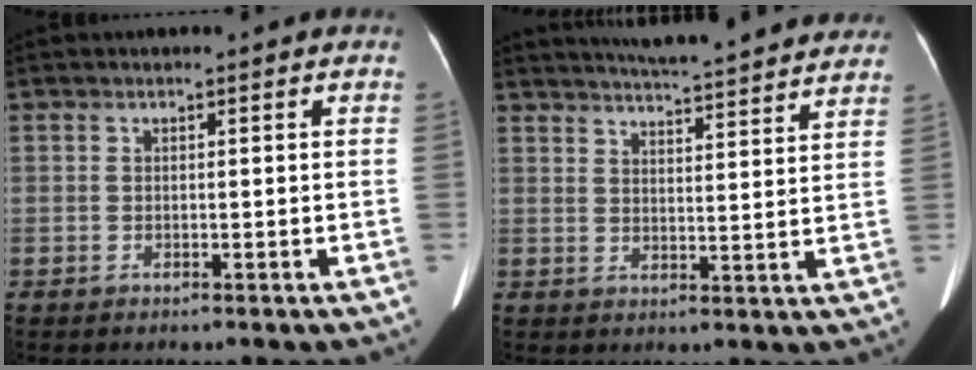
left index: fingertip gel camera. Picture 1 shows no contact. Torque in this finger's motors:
{"motor_torque": [0.26, -0.57, 0.04, 0.03]}